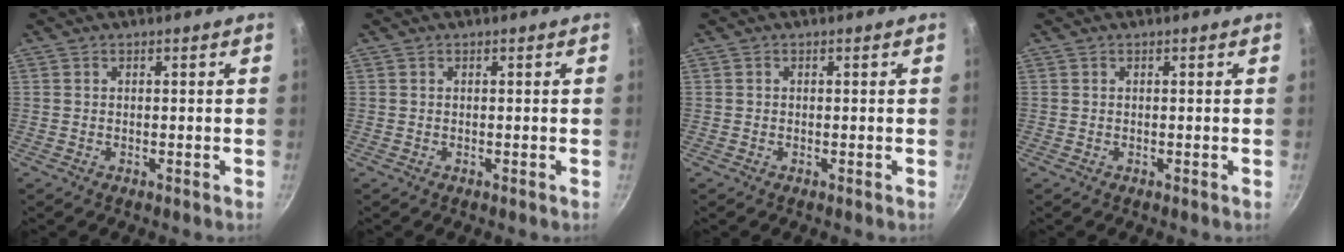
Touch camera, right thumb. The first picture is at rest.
{"total": 0.0}
{"total": 0.0}
{"total": 0.0}